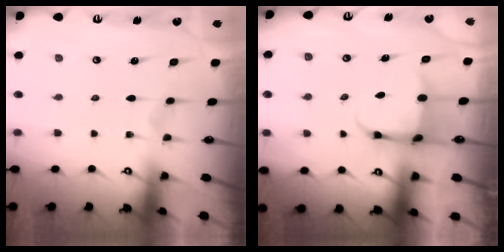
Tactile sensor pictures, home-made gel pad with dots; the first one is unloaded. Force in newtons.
{"total": 4.0, "press": 3.8, "slide": 1.0}